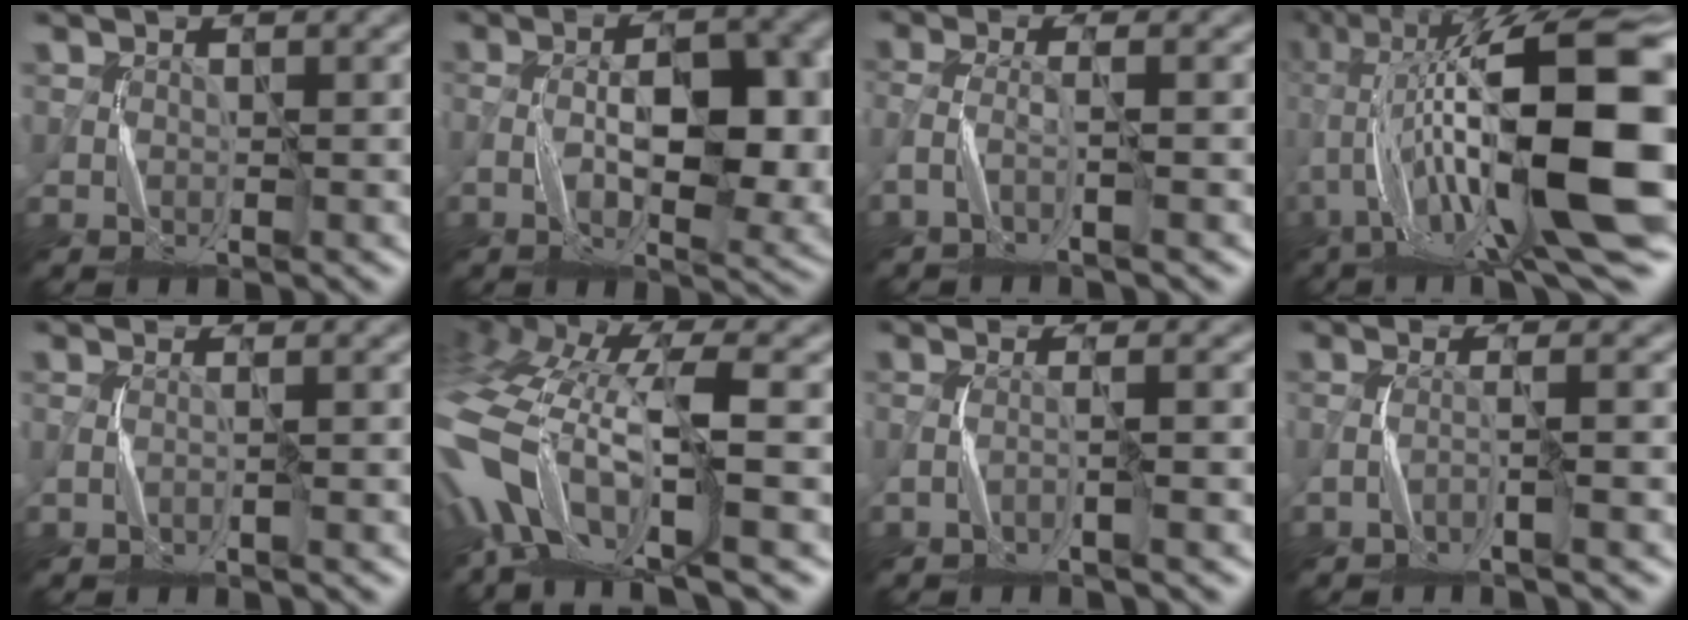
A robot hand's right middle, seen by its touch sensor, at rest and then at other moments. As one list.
[{"total": 8.8, "force": [-0.6, 3.7, 7.9], "torque": [-0.132, -0.002, -0.006]}, {"total": 2.5, "force": [-1.4, 0.3, 2.0], "torque": [-0.047, 0.002, -0.041]}, {"total": 19.3, "force": [-1.3, 5.1, 18.5], "torque": [-0.320, 0.034, -0.019]}, {"total": 1.2, "force": [-0.6, 0.0, 1.0], "torque": [-0.022, 0.004, -0.017]}, {"total": 14.2, "force": [-4.7, 5.9, 12.0], "torque": [-0.278, -0.002, -0.076]}, {"total": 2.2, "force": [-1.2, 0.1, 1.8], "torque": [-0.028, 0.006, -0.035]}, {"total": 2.5, "force": [-1.4, 0.1, 2.1], "torque": [-0.035, 0.007, -0.042]}]